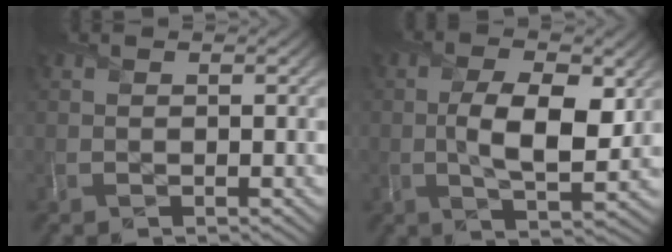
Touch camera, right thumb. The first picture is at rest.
{"total": 8.4, "force": [0.3, 3.7, 7.5], "torque": [-0.134, -0.005, 0.006]}